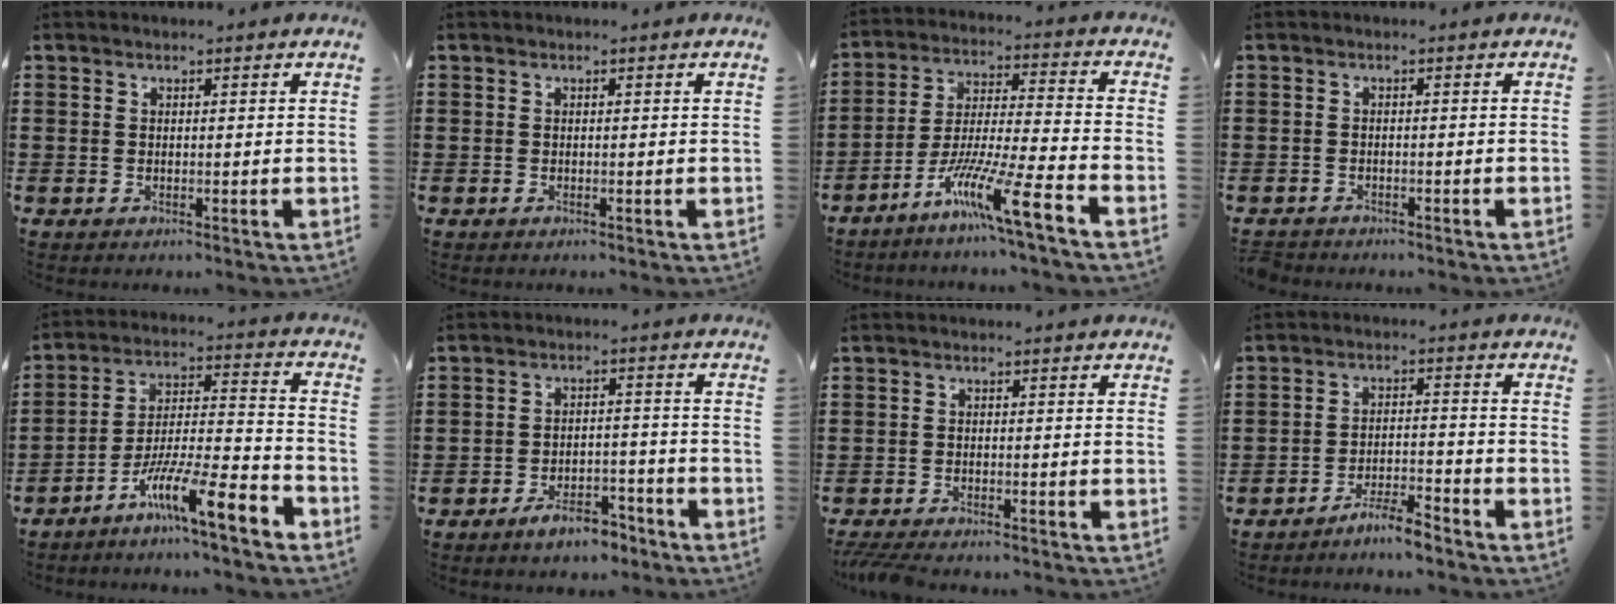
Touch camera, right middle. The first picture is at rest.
{"total": 0.0}
{"total": 11.0, "force": [-8.0, -0.4, 7.6], "torque": [-0.143, -0.006, -0.160]}
{"total": 1.2, "force": [-1.2, 0.2, 0.0], "torque": [-0.005, 0.001, -0.025]}
{"total": 11.5, "force": [-8.4, 1.2, 7.8], "torque": [-0.134, 0.007, -0.162]}
{"total": 5.4, "force": [-4.7, 1.5, 2.1], "torque": [-0.037, 0.012, -0.091]}
{"total": 2.0, "force": [-1.8, 0.2, 0.6], "torque": [-0.021, -0.001, -0.040]}
{"total": 4.4, "force": [-4.1, 0.2, 1.5], "torque": [-0.033, 0.003, -0.082]}